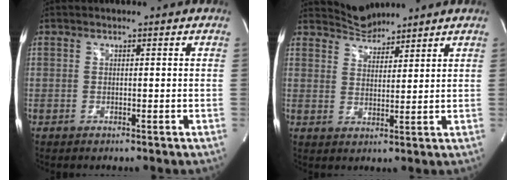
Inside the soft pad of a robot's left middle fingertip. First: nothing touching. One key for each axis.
{"total": 4.8, "fx": 4.7, "fy": 0.7, "fz": -0.2, "tx": -0.002, "ty": 0.012, "tz": 0.090}